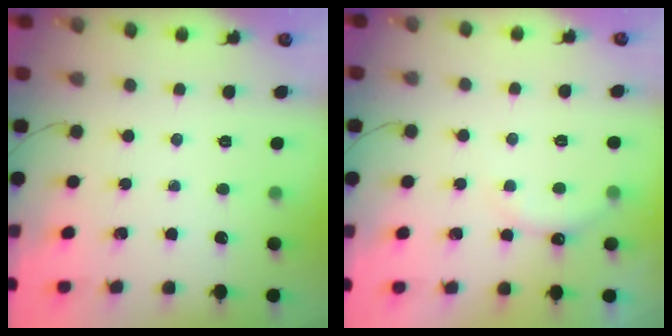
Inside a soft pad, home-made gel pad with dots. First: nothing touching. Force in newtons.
{"total": 7.2, "press": 7.2, "slide": 1.0}